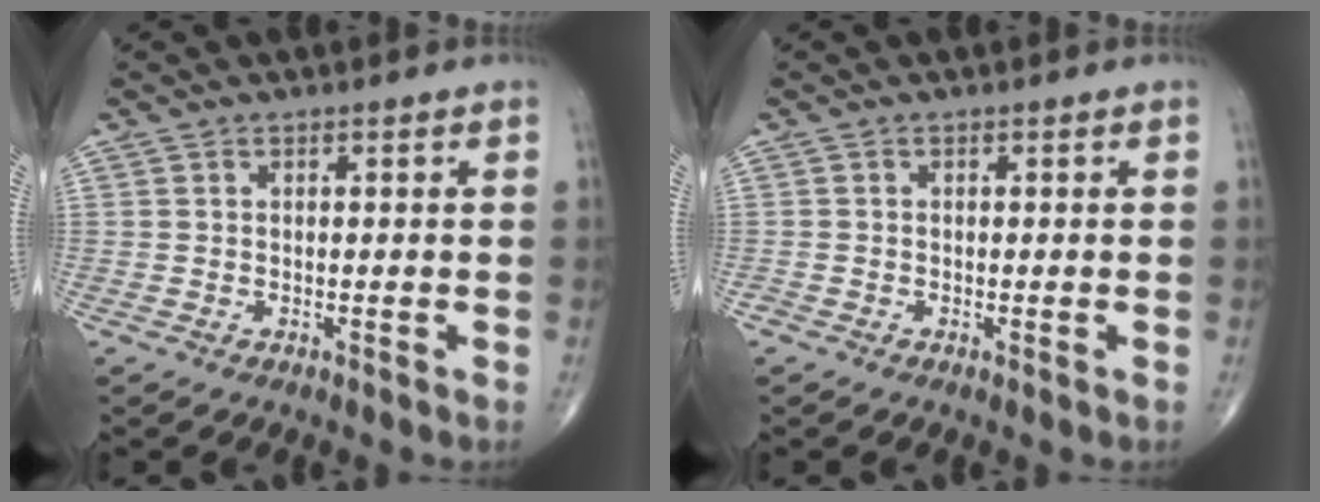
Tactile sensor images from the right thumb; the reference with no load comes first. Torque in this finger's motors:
{"motor_torque": [0.41, 0.17, -0.11, -0.27, 0.03]}